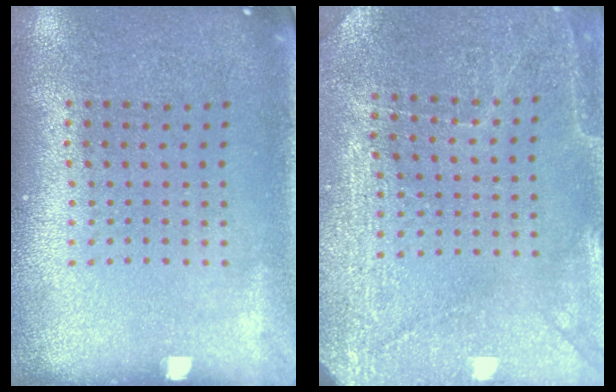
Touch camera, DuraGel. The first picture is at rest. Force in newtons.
{"total": 2.9, "press": 2.8, "slide": 0.3}